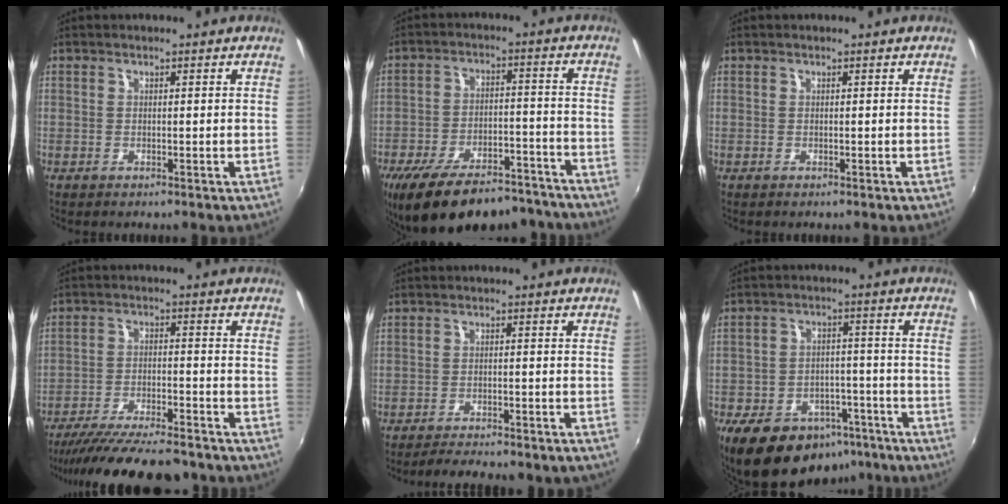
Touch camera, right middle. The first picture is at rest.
{"total": 22.4, "force": [-18.3, 8.1, 10.2], "torque": [-0.191, -0.004, -0.254]}
{"total": 0.0}
{"total": 18.6, "force": [-16.3, 3.3, 8.4], "torque": [-0.164, -0.038, -0.244]}
{"total": 9.0, "force": [-8.1, 1.0, 3.6], "torque": [-0.083, -0.010, -0.111]}
{"total": 17.6, "force": [-11.9, 10.1, 8.2], "torque": [-0.168, 0.009, -0.158]}